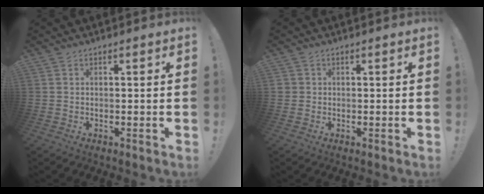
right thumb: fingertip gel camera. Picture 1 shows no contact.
{"total": 1.4, "force": [0.1, 1.4, 0.3], "torque": [-0.007, 0.005, 0.003]}